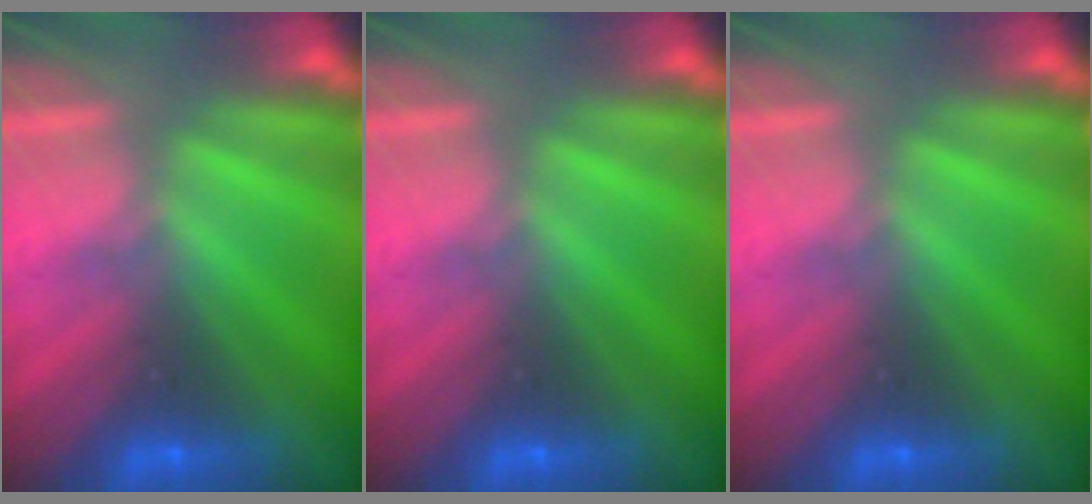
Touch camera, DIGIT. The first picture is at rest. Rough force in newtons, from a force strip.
{"total": 0.0}
{"total": 0.0}